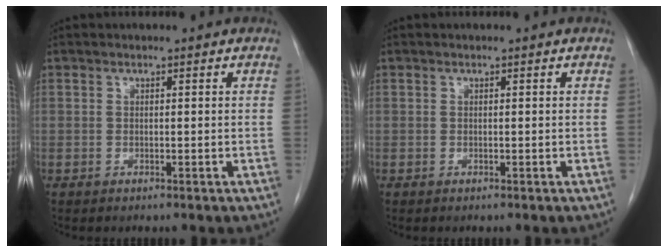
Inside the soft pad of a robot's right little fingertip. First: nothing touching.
{"total": 0.0}